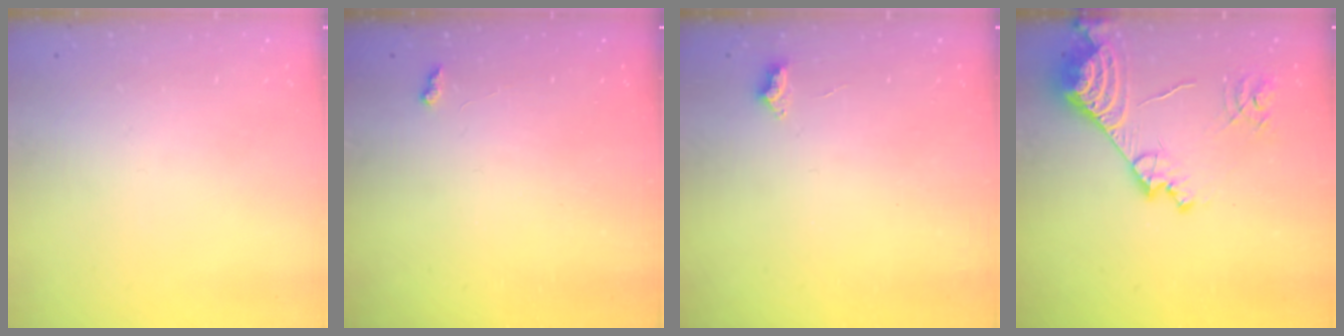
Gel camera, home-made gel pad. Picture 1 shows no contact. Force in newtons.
{"total": 2.1, "press": 2.1, "slide": 0.5}
{"total": 2.5, "press": 2.5, "slide": 0.4}
{"total": 16.1, "press": 16.0, "slide": 1.8}